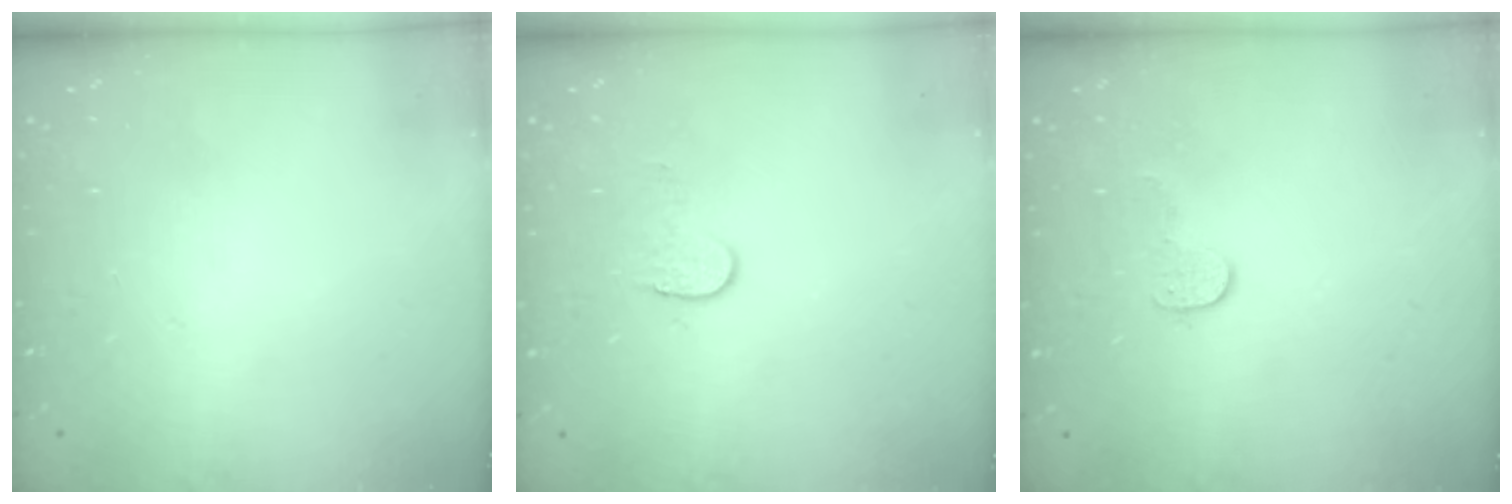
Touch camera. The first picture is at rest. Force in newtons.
{"total": 5.9, "press": 5.9, "slide": 0.5}
{"total": 5.7, "press": 5.7, "slide": 0.3}